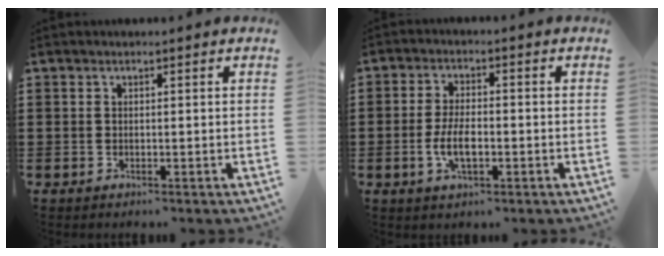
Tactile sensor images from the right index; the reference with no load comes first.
{"total": 5.0, "force": [-1.2, 2.1, 4.4], "torque": [-0.095, -0.003, -0.026]}